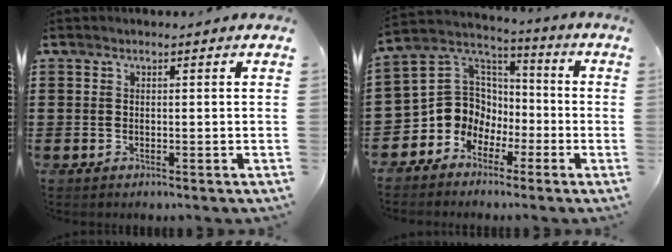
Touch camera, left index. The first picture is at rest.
{"total": 9.1, "force": [-2.2, 8.5, 2.2], "torque": [-0.096, -0.012, -0.041]}